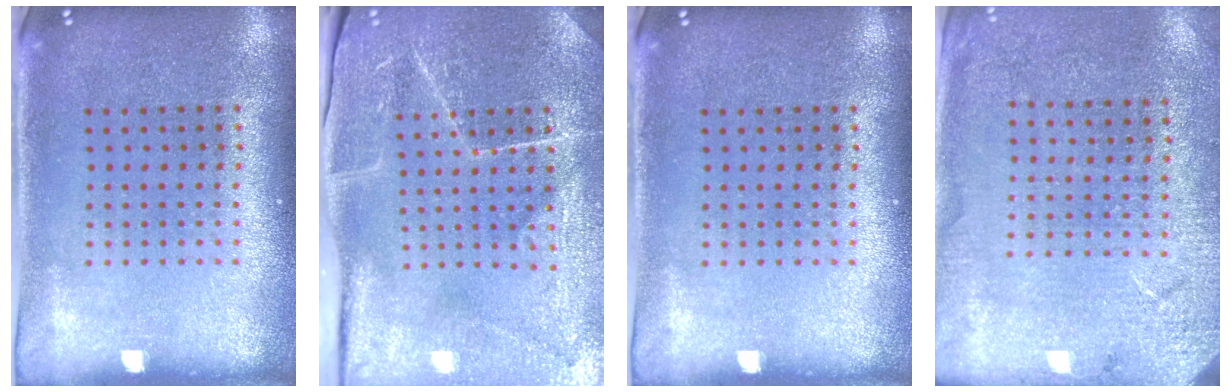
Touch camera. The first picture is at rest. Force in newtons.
{"total": 3.8, "press": 3.8, "slide": 0.2}
{"total": 0.0}
{"total": 2.6, "press": 2.6, "slide": 0.4}